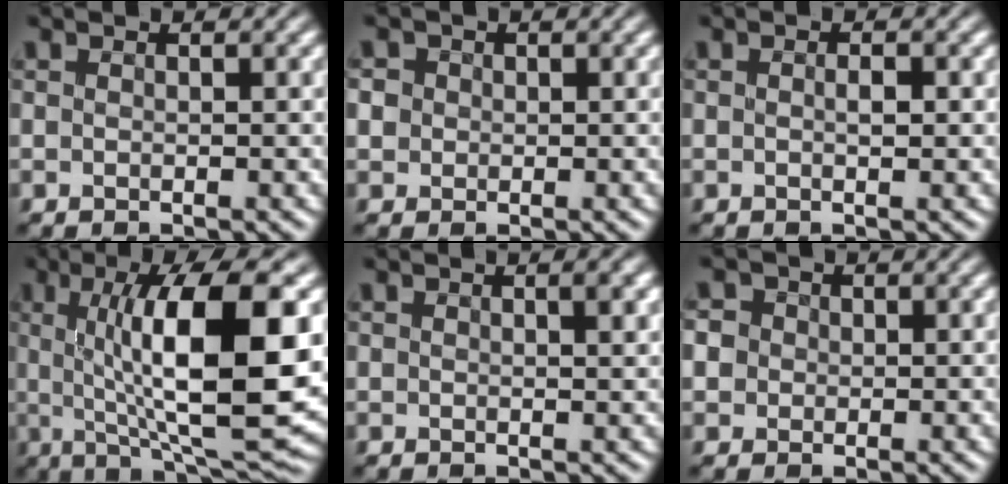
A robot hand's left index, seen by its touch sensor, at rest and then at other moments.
{"total": 1.1, "force": [-0.2, 1.1, -0.1], "torque": [-0.006, -0.002, 0.004]}
{"total": 0.7, "force": [-0.3, -0.1, 0.6], "torque": [-0.019, 0.002, 0.001]}
{"total": 12.5, "force": [1.1, 3.0, 12.1], "torque": [-0.184, 0.000, 0.029]}
{"total": 1.4, "force": [0.7, 0.3, 1.2], "torque": [-0.013, 0.005, 0.015]}
{"total": 2.5, "force": [0.3, 2.4, 0.7], "torque": [-0.019, 0.015, 0.004]}